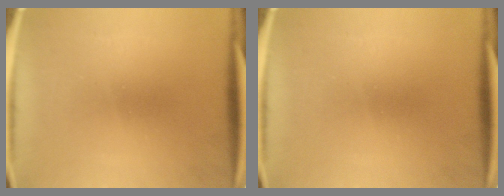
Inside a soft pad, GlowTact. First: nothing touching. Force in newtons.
{"total": 0.0}